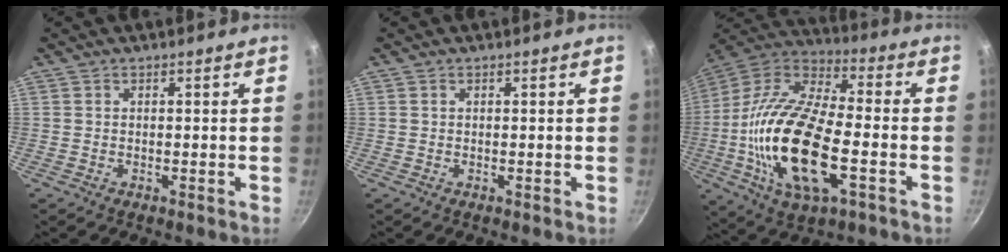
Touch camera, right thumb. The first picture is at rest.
{"total": 0.0}
{"total": 25.2, "force": [-5.5, 10.7, 22.1], "torque": [-0.459, 0.011, -0.096]}